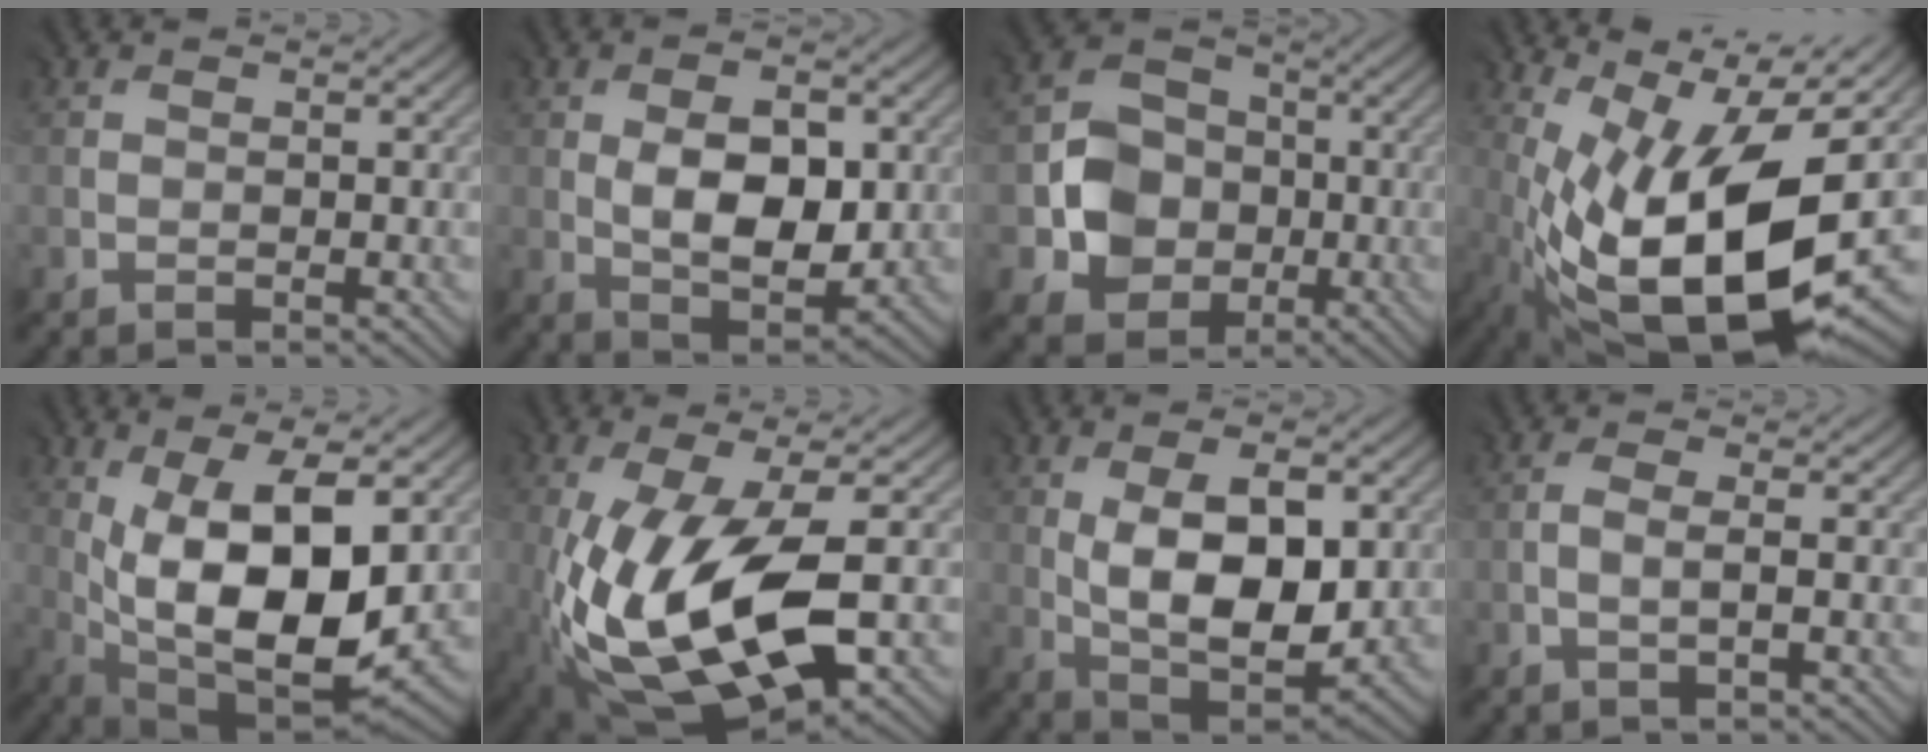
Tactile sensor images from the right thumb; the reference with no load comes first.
{"total": 8.3, "force": [0.4, 4.7, 6.9], "torque": [-0.124, -0.007, 0.012]}
{"total": 7.0, "force": [-1.7, 6.2, 2.6], "torque": [-0.056, 0.000, -0.043]}
{"total": 17.6, "force": [-3.0, 6.9, 16.0], "torque": [-0.282, -0.020, -0.044]}
{"total": 14.5, "force": [1.2, 6.4, 13.0], "torque": [-0.229, -0.014, 0.032]}
{"total": 14.2, "force": [-3.3, 5.8, 12.6], "torque": [-0.266, -0.023, -0.051]}
{"total": 11.4, "force": [1.1, 5.8, 9.8], "torque": [-0.172, -0.007, 0.028]}
{"total": 1.4, "force": [-0.6, 0.0, 1.3], "torque": [-0.032, -0.001, -0.011]}